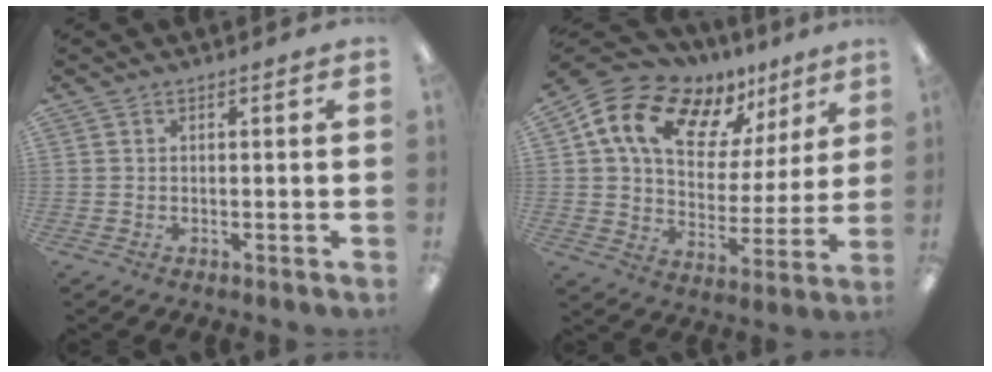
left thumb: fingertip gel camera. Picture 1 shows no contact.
{"total": 15.2, "force": [10.5, 8.8, 6.8], "torque": [-0.136, -0.063, 0.191]}